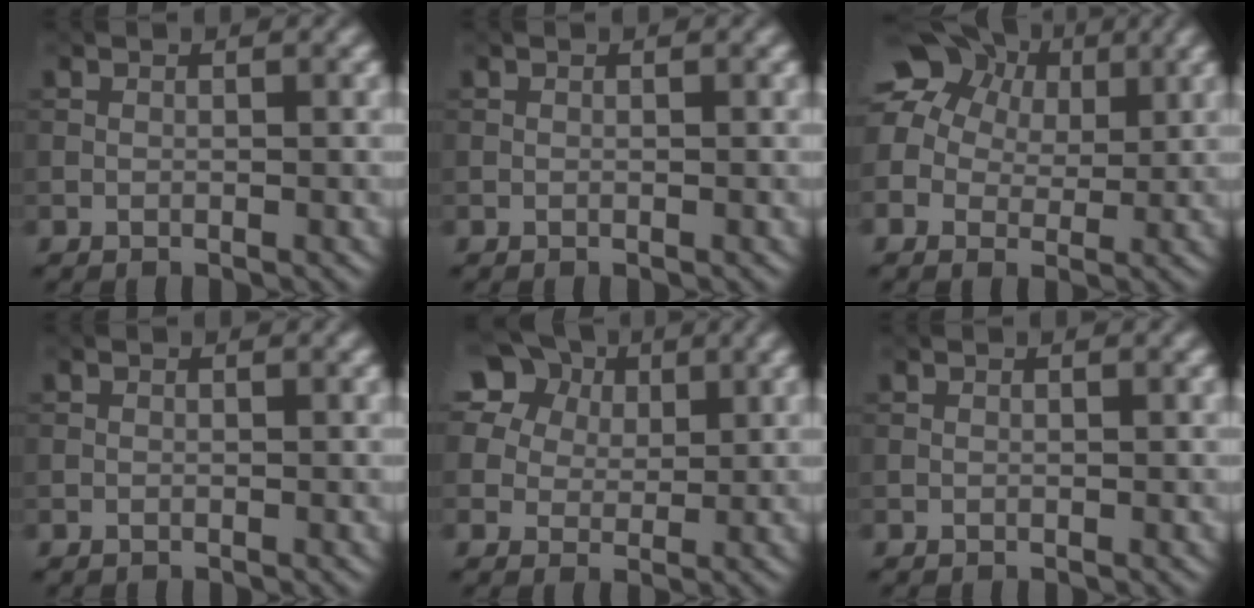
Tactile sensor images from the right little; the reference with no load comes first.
{"total": 0.0}
{"total": 10.9, "force": [4.5, 8.1, 5.7], "torque": [-0.108, 0.034, 0.059]}
{"total": 0.6, "force": [-0.5, 0.1, -0.2], "torque": [0.005, -0.004, -0.009]}
{"total": 14.7, "force": [8.3, 10.3, 6.5], "torque": [-0.180, 0.050, 0.138]}
{"total": 0.0}